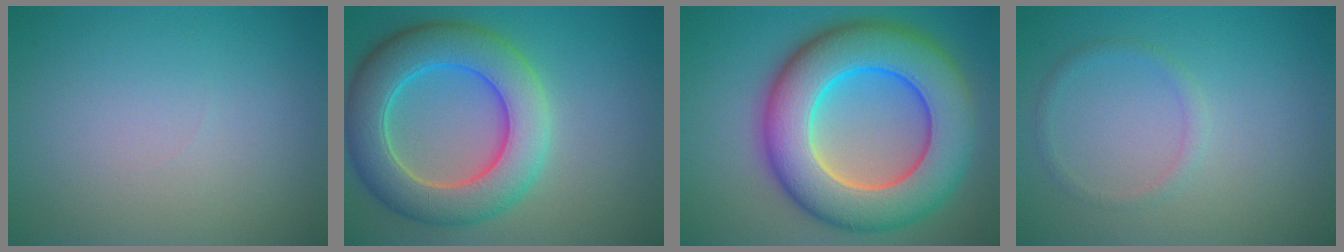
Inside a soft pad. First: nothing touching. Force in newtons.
{"total": 8.8, "press": 8.8, "slide": 0.7}
{"total": 12.9, "press": 12.9, "slide": 0.4}
{"total": 1.2, "press": 1.2, "slide": 0.2}